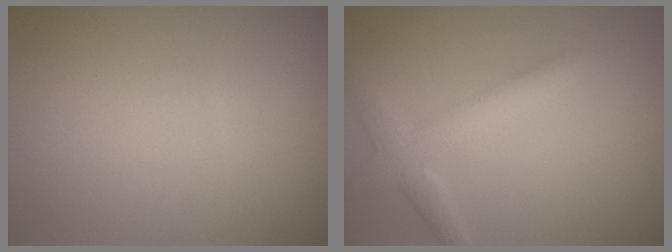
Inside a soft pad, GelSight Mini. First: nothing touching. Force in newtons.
{"total": 2.9, "press": 2.9, "slide": 0.1}